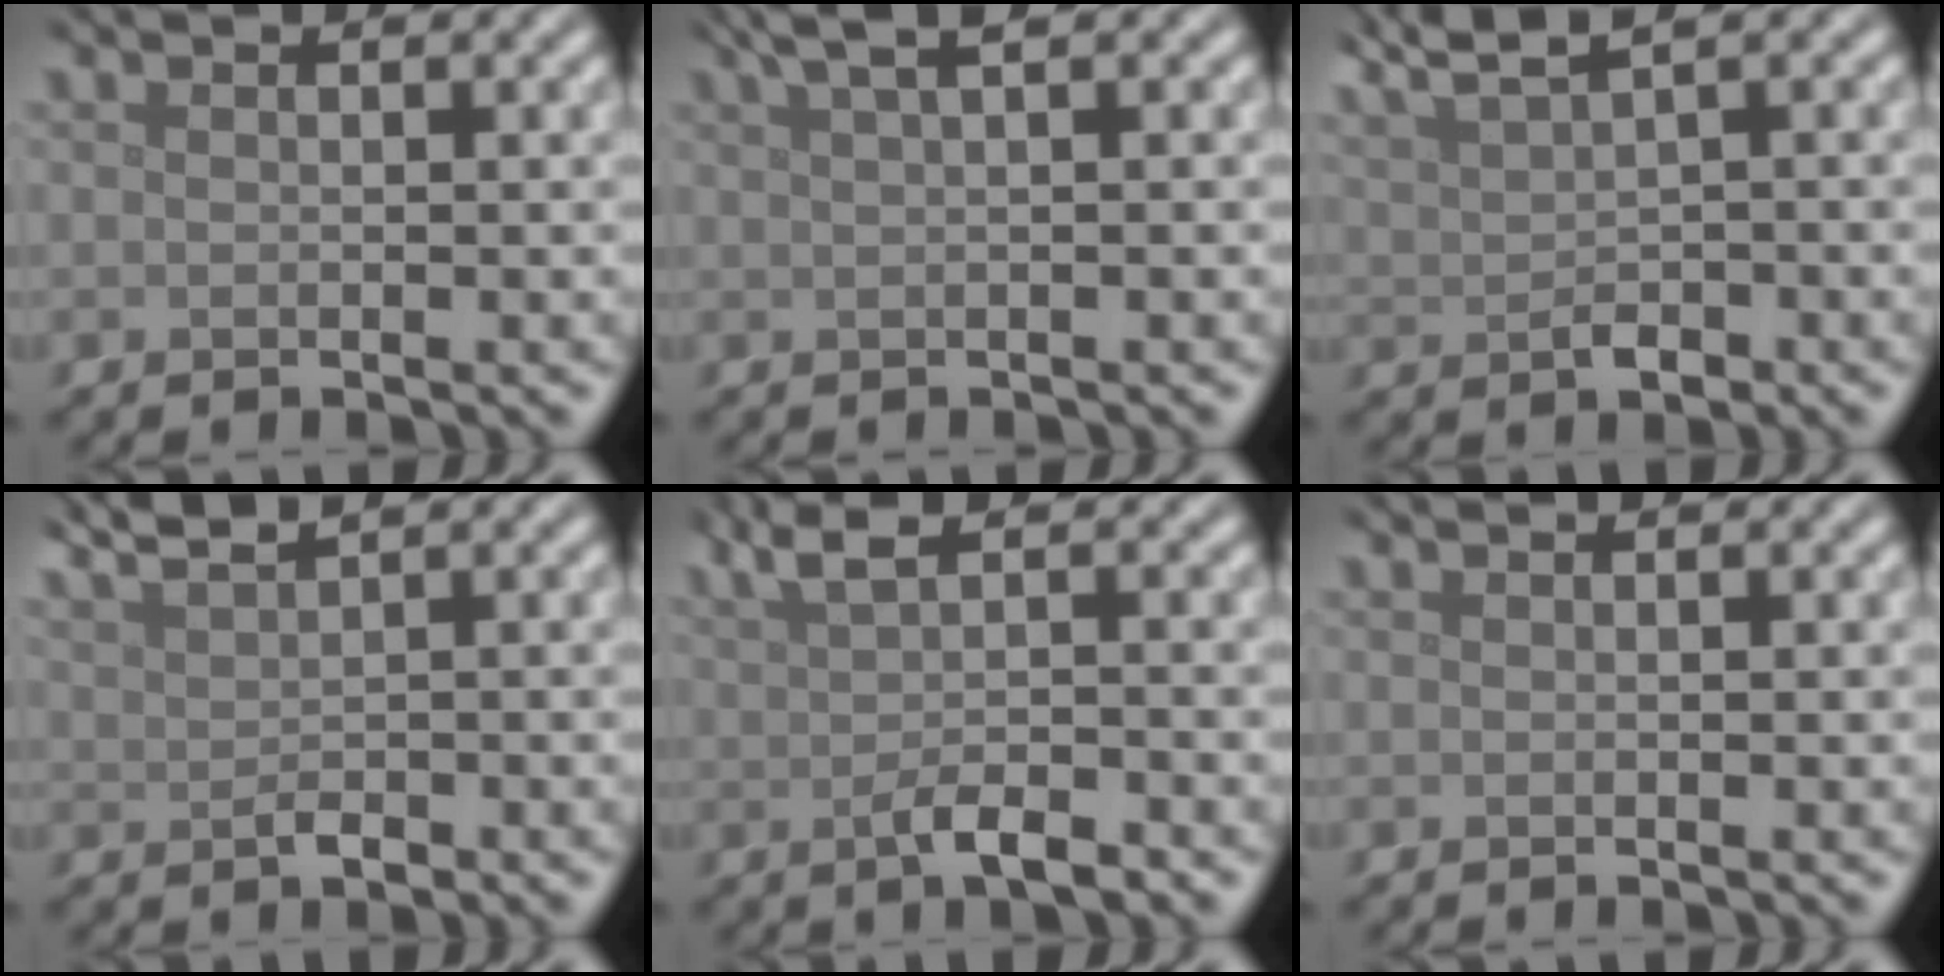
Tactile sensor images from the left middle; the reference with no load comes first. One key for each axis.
{"total": 3.5, "fx": 2.1, "fy": 1.0, "fz": 2.6, "tx": -0.030, "ty": 0.010, "tz": 0.025}
{"total": 4.3, "fx": 2.9, "fy": 1.2, "fz": 2.9, "tx": -0.055, "ty": 0.013, "tz": 0.057}
{"total": 2.7, "fx": 2.0, "fy": 0.6, "fz": 1.7, "tx": -0.034, "ty": 0.006, "tz": 0.046}
{"total": 3.8, "fx": 0.3, "fy": 1.1, "fz": 3.7, "tx": -0.069, "ty": 0.002, "tz": 0.007}
{"total": 0.0}